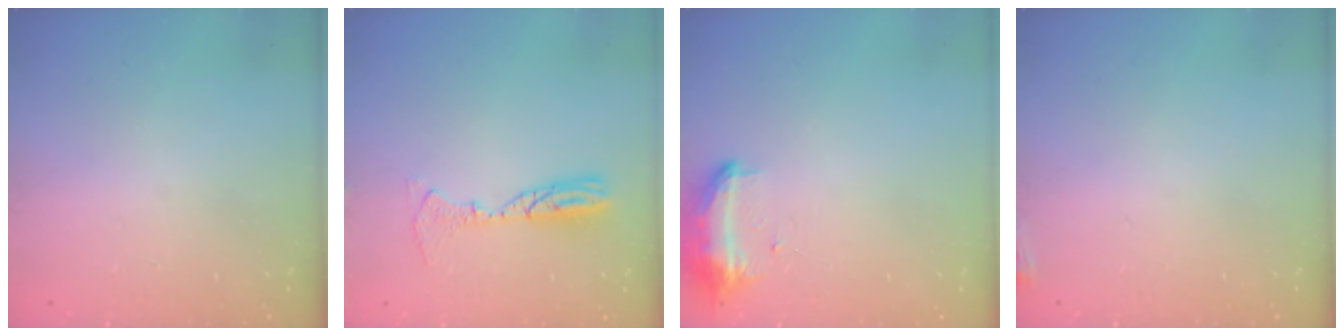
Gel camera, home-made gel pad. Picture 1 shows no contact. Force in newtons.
{"total": 9.1, "press": 8.9, "slide": 1.7}
{"total": 9.5, "press": 9.5, "slide": 0.6}
{"total": 3.0, "press": 2.8, "slide": 1.2}